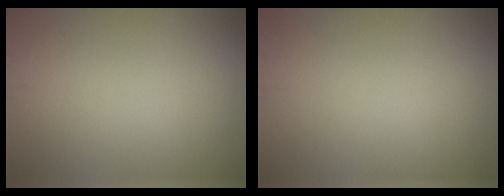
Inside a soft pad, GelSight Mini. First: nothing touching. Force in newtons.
{"total": 0.0}